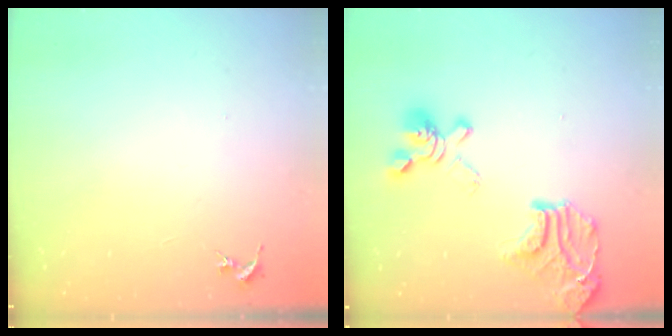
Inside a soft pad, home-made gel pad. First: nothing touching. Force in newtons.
{"total": 20.9, "press": 20.8, "slide": 2.0}